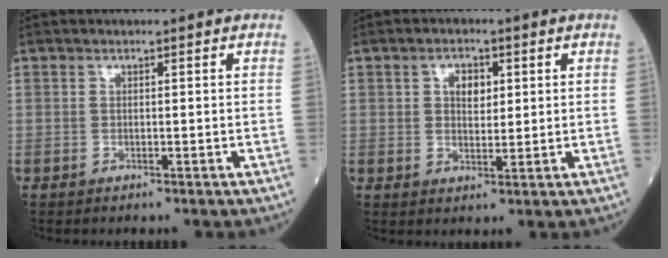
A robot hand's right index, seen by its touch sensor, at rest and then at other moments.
{"total": 4.3, "force": [1.3, 2.6, 3.2], "torque": [-0.064, 0.010, 0.027]}